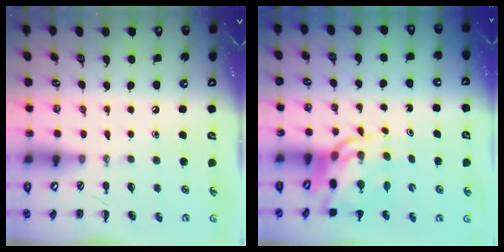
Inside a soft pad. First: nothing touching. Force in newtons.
{"total": 11.2, "press": 10.6, "slide": 3.6}